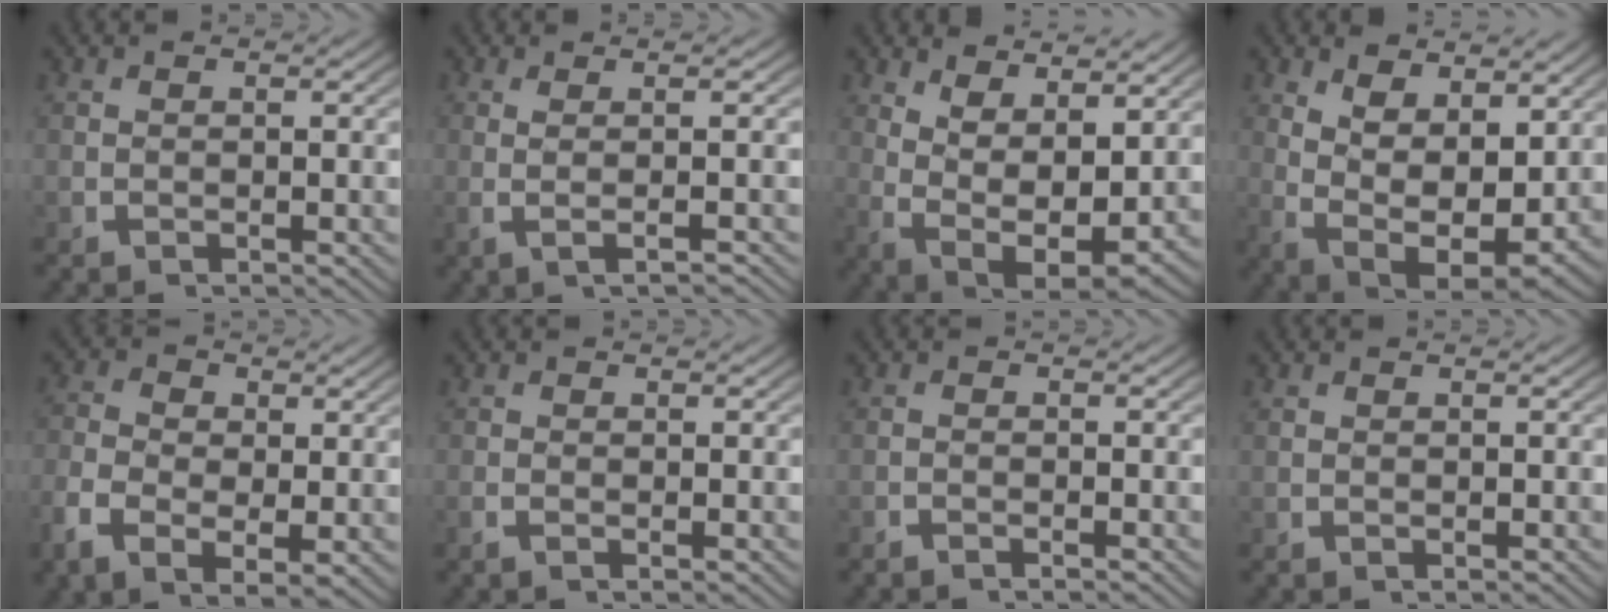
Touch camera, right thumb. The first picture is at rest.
{"total": 3.2, "force": [-0.1, 0.0, 3.2], "torque": [-0.065, 0.003, 0.001]}
{"total": 9.3, "force": [-0.5, 6.2, 6.9], "torque": [-0.152, -0.056, 0.012]}
{"total": 10.1, "force": [-0.8, 6.9, 7.3], "torque": [-0.163, -0.057, 0.007]}
{"total": 5.0, "force": [-0.6, 3.3, 3.7], "torque": [-0.082, -0.024, -0.005]}
{"total": 0.6, "force": [-0.2, 0.1, 0.5], "torque": [-0.016, -0.002, -0.004]}
{"total": 0.8, "force": [-0.8, 0.0, 0.3], "torque": [-0.003, 0.004, -0.021]}
{"total": 0.0}